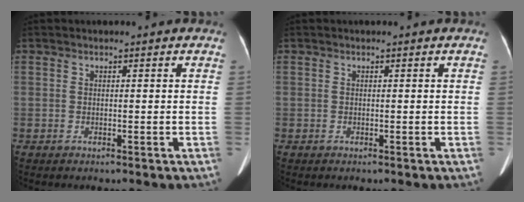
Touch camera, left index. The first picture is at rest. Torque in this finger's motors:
{"motor_torque": [0.09, -0.04, -0.02, 0.02]}